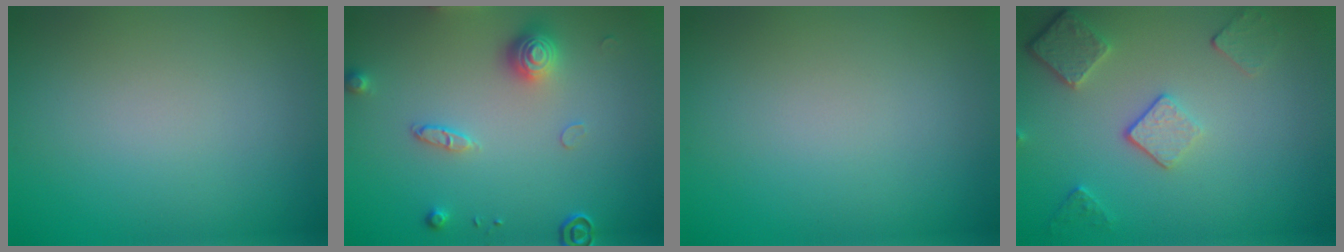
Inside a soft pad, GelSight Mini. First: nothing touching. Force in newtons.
{"total": 3.0, "press": 2.8, "slide": 0.9}
{"total": 0.0}
{"total": 3.6, "press": 2.9, "slide": 2.2}